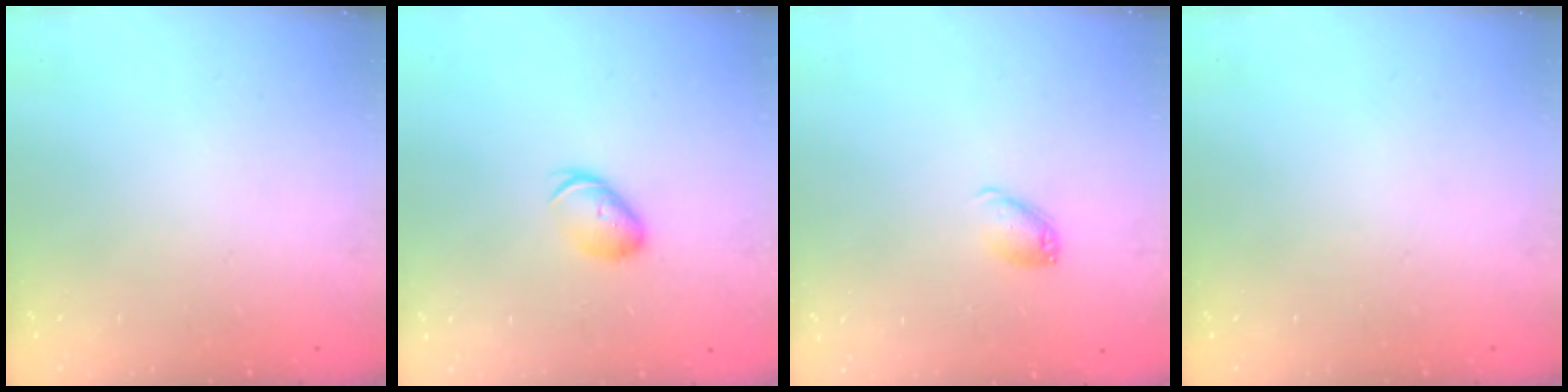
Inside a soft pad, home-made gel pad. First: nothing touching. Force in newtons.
{"total": 5.9, "press": 5.8, "slide": 0.9}
{"total": 6.4, "press": 6.4, "slide": 0.8}
{"total": 0.0}